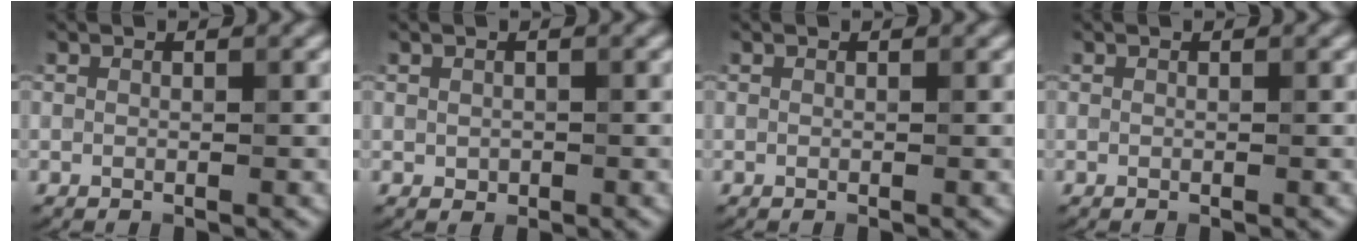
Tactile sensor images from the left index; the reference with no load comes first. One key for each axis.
{"total": 0.7, "fx": 0.0, "fy": 0.6, "fz": 0.3, "tx": -0.003, "ty": -0.003, "tz": 0.002}
{"total": 0.0}
{"total": 0.0}